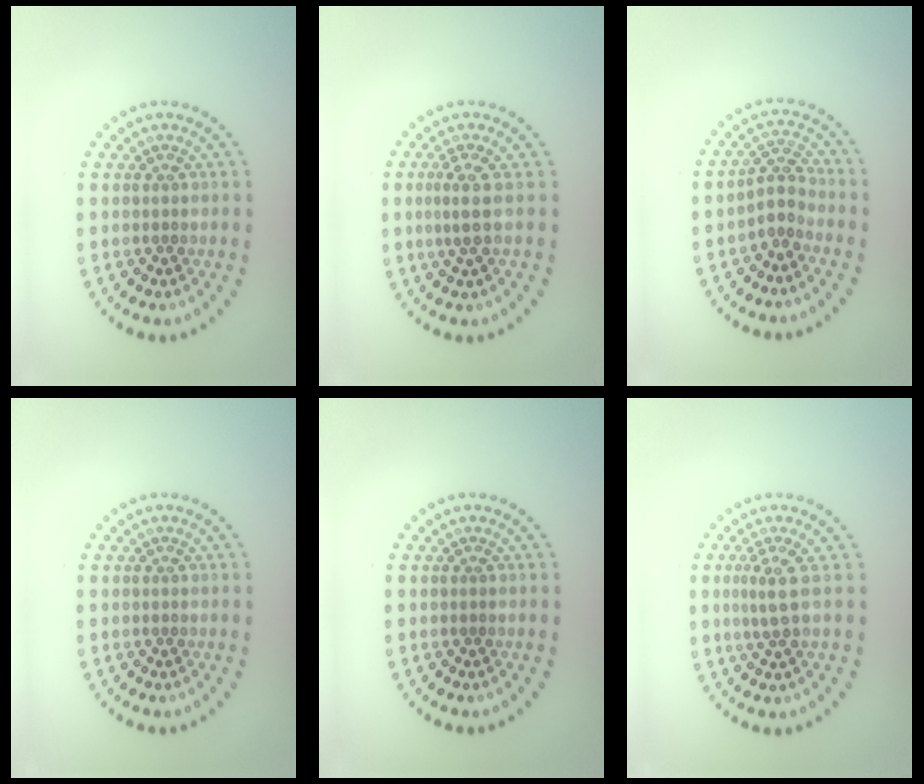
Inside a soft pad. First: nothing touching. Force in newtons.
{"total": 2.1, "press": 1.6, "slide": 1.3}
{"total": 2.2, "press": 1.7, "slide": 1.4}
{"total": 0.0}
{"total": 0.0}
{"total": 1.9, "press": 1.4, "slide": 1.3}